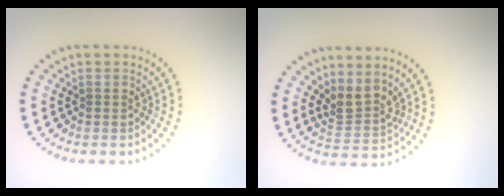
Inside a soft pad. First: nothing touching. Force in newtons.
{"total": 2.8, "press": 2.0, "slide": 1.9}